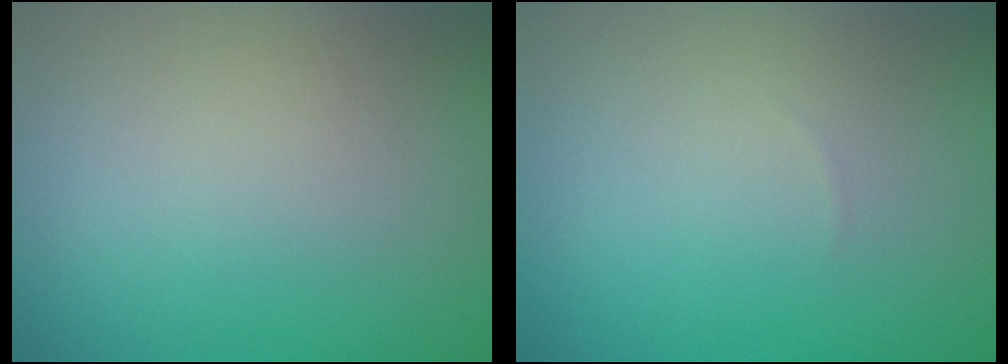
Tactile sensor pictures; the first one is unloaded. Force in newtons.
{"total": 0.0}